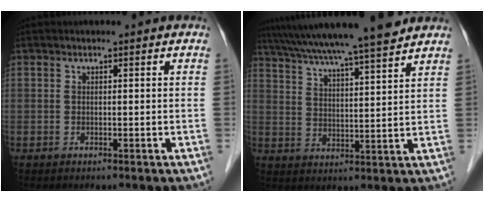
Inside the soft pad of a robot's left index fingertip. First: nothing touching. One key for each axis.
{"total": 18.2, "fx": 15.8, "fy": -0.1, "fz": 9.0, "tx": -0.157, "ty": 0.023, "tz": 0.237}